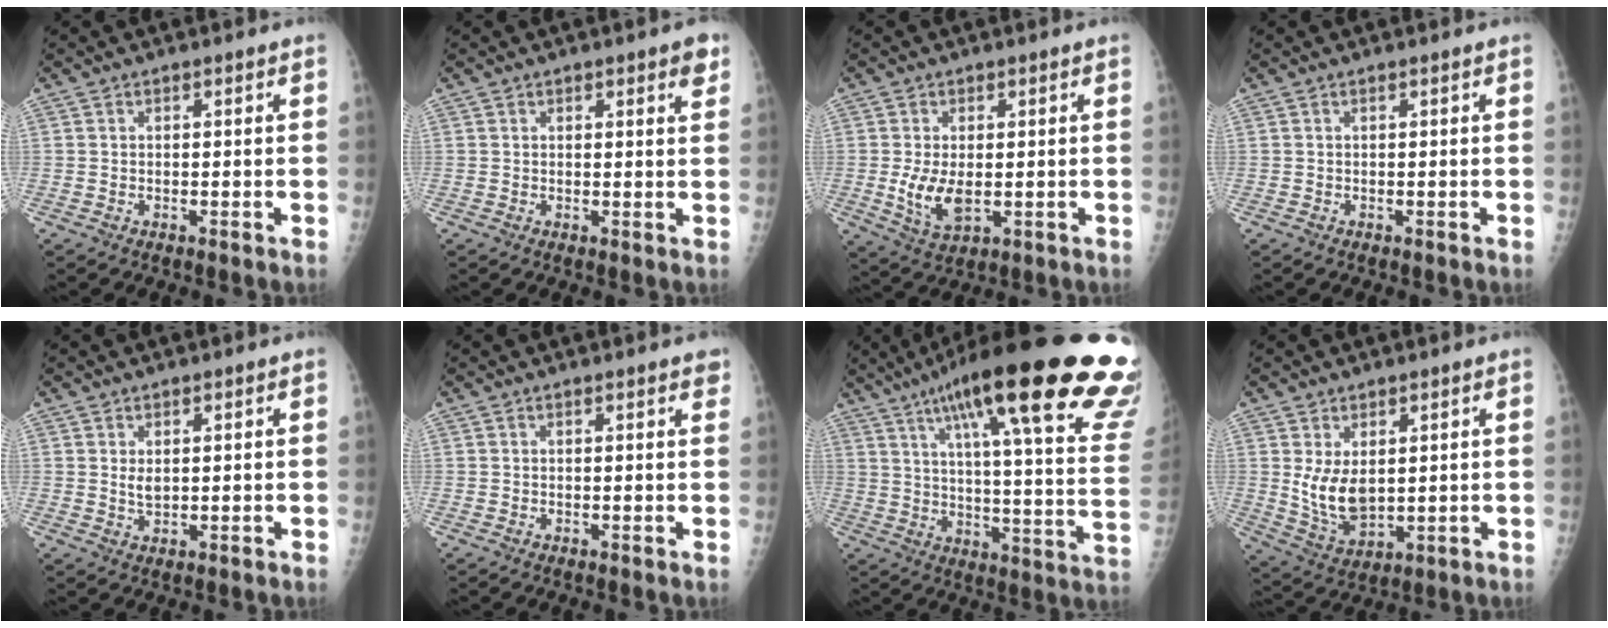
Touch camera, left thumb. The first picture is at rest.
{"total": 3.4, "force": [1.9, 1.2, 2.6], "torque": [-0.020, -0.007, 0.019]}
{"total": 7.0, "force": [-0.6, 3.9, 5.8], "torque": [-0.107, -0.014, -0.004]}
{"total": 0.0}
{"total": 2.3, "force": [0.7, 1.4, 1.6], "torque": [-0.021, -0.007, 0.014]}
{"total": 1.7, "force": [1.2, 0.5, 1.1], "torque": [-0.008, 0.000, 0.010]}
{"total": 34.5, "force": [21.7, 5.8, 26.2], "torque": [-0.295, -0.067, 0.301]}
{"total": 8.2, "force": [1.5, 5.1, 6.3], "torque": [-0.101, -0.021, 0.047]}